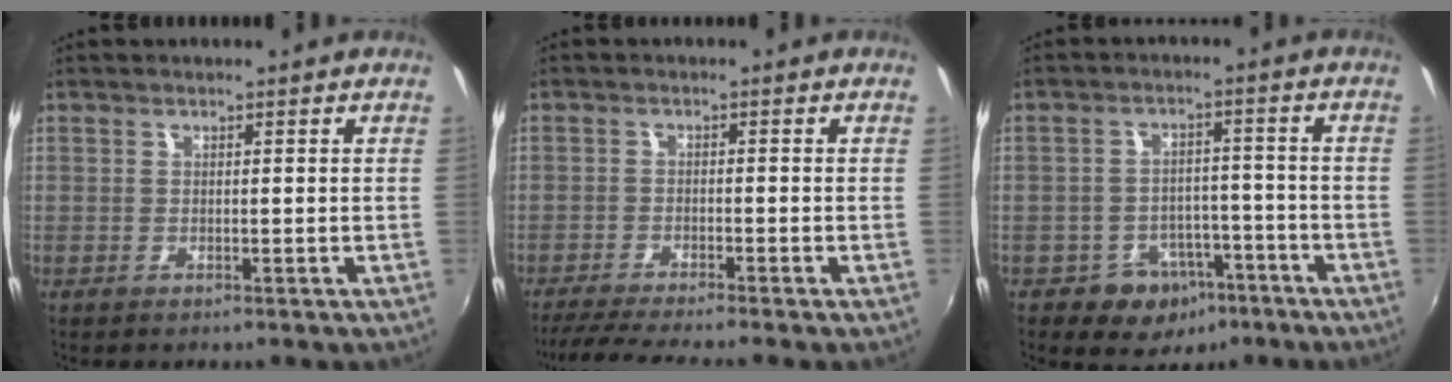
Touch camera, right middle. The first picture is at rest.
{"total": 7.7, "force": [-6.8, -1.0, 3.4], "torque": [-0.085, -0.021, -0.114]}
{"total": 7.8, "force": [-4.7, 5.9, 2.2], "torque": [-0.048, 0.024, -0.048]}